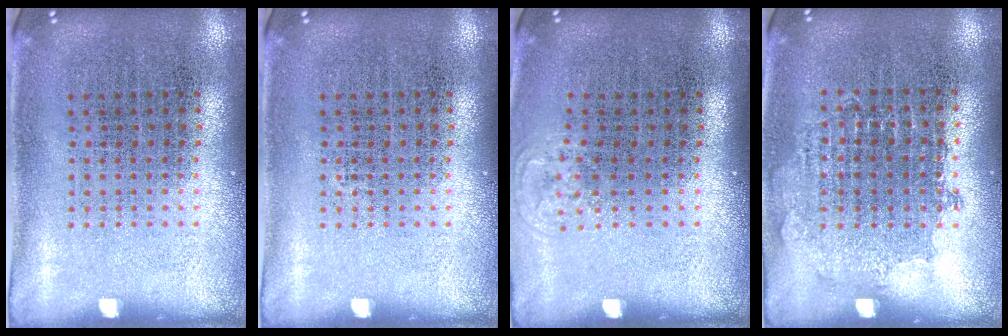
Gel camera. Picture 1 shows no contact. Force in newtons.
{"total": 0.0}
{"total": 0.6, "press": 0.5, "slide": 0.3}
{"total": 0.8, "press": 0.8, "slide": 0.3}